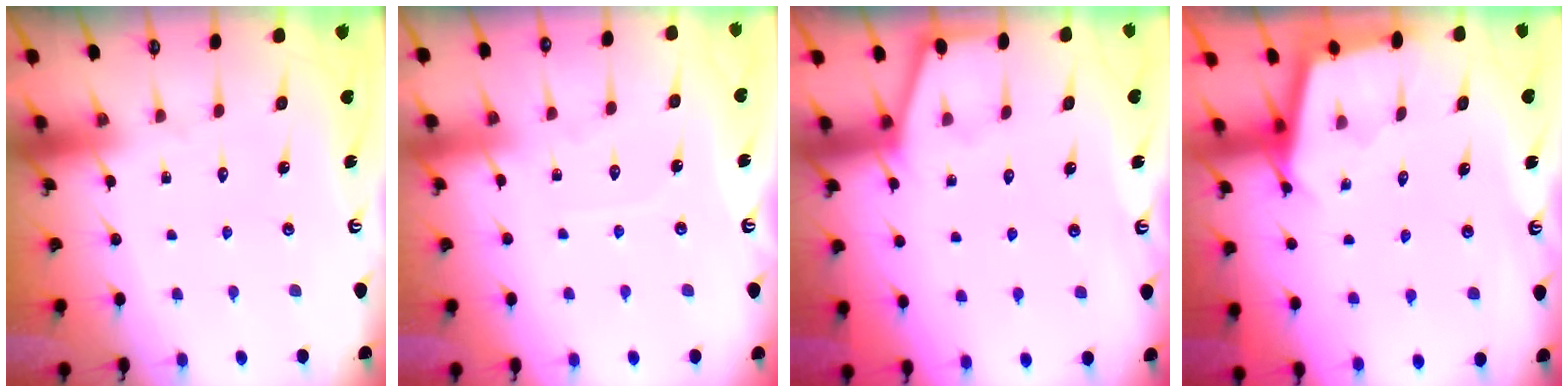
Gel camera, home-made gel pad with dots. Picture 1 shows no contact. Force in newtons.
{"total": 2.8, "press": 2.8, "slide": 0.4}
{"total": 2.3, "press": 2.3, "slide": 0.2}
{"total": 2.2, "press": 2.2, "slide": 0.1}